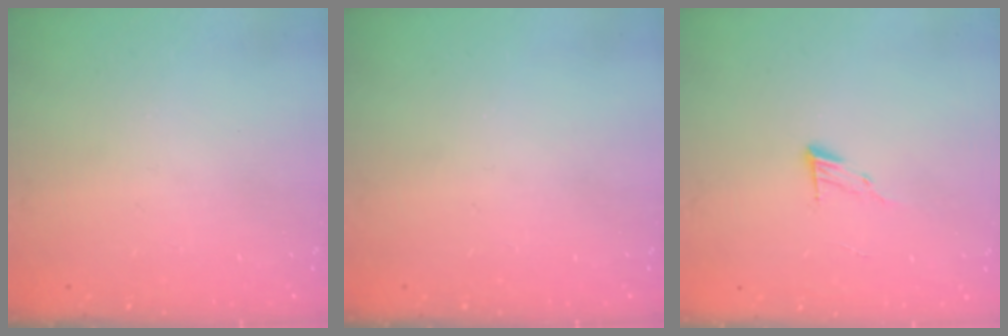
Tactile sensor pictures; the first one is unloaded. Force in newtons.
{"total": 0.0}
{"total": 4.6, "press": 4.5, "slide": 0.5}